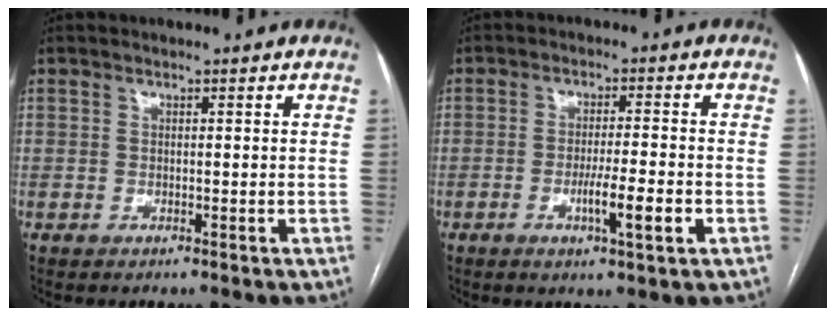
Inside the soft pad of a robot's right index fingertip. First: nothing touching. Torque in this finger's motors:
{"motor_torque": [0.89, -0.40, 0.31, 0.07]}